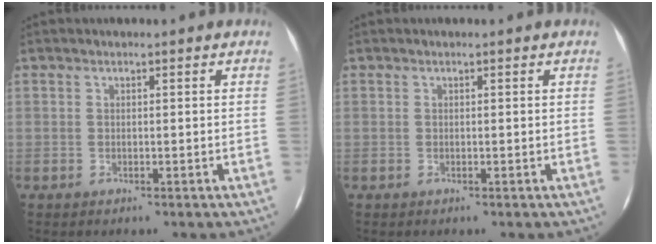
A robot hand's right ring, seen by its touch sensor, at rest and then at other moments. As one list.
[{"total": 0.0}]